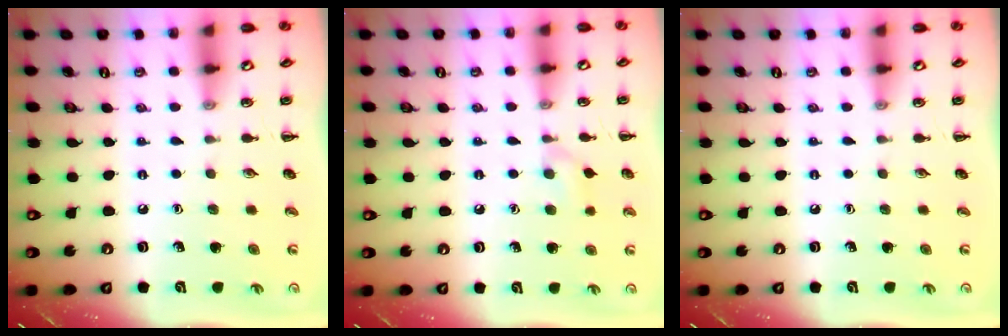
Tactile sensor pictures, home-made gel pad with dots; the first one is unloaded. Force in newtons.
{"total": 6.0, "press": 5.6, "slide": 2.2}
{"total": 0.0}